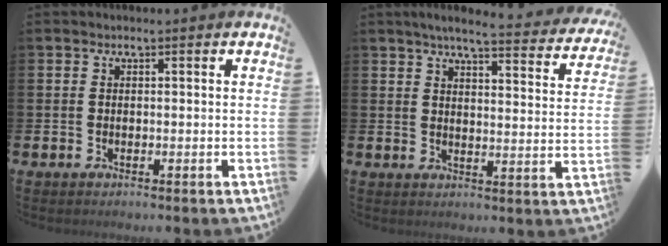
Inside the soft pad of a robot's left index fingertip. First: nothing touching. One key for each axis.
{"total": 5.2, "fx": 4.6, "fy": 0.3, "fz": 2.3, "tx": -0.052, "ty": -0.031, "tz": 0.074}